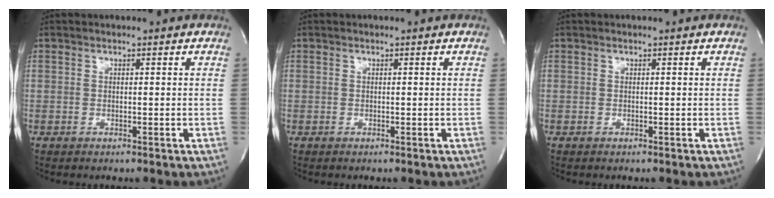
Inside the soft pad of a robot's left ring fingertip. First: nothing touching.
{"total": 0.0}
{"total": 0.0}